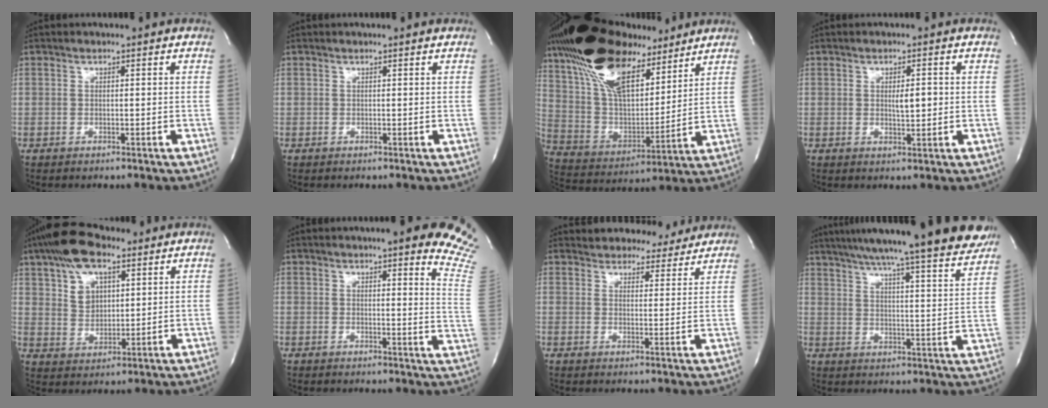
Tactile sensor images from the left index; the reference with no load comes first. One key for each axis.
{"total": 0.7, "fx": 0.7, "fy": 0.0, "fz": 0.2, "tx": -0.011, "ty": 0.000, "tz": 0.004}
{"total": 23.9, "fx": 15.6, "fy": 9.9, "fz": 15.2, "tx": -0.316, "ty": 0.037, "tz": 0.274}
{"total": 2.8, "fx": 0.0, "fy": 0.9, "fz": 2.6, "tx": -0.043, "ty": -0.006, "tz": 0.001}
{"total": 10.7, "fx": 6.4, "fy": 5.2, "fz": 6.8, "tx": -0.130, "ty": 0.021, "tz": 0.120}
{"total": 15.8, "fx": 12.9, "fy": 1.4, "fz": 9.1, "tx": -0.096, "ty": -0.067, "tz": 0.118}
{"total": 8.9, "fx": 8.3, "fy": 3.0, "fz": 1.1, "tx": 0.002, "ty": 0.002, "tz": 0.096}
{"total": 24.2, "fx": 21.2, "fy": 1.2, "fz": 11.7, "tx": -0.178, "ty": -0.035, "tz": 0.269}